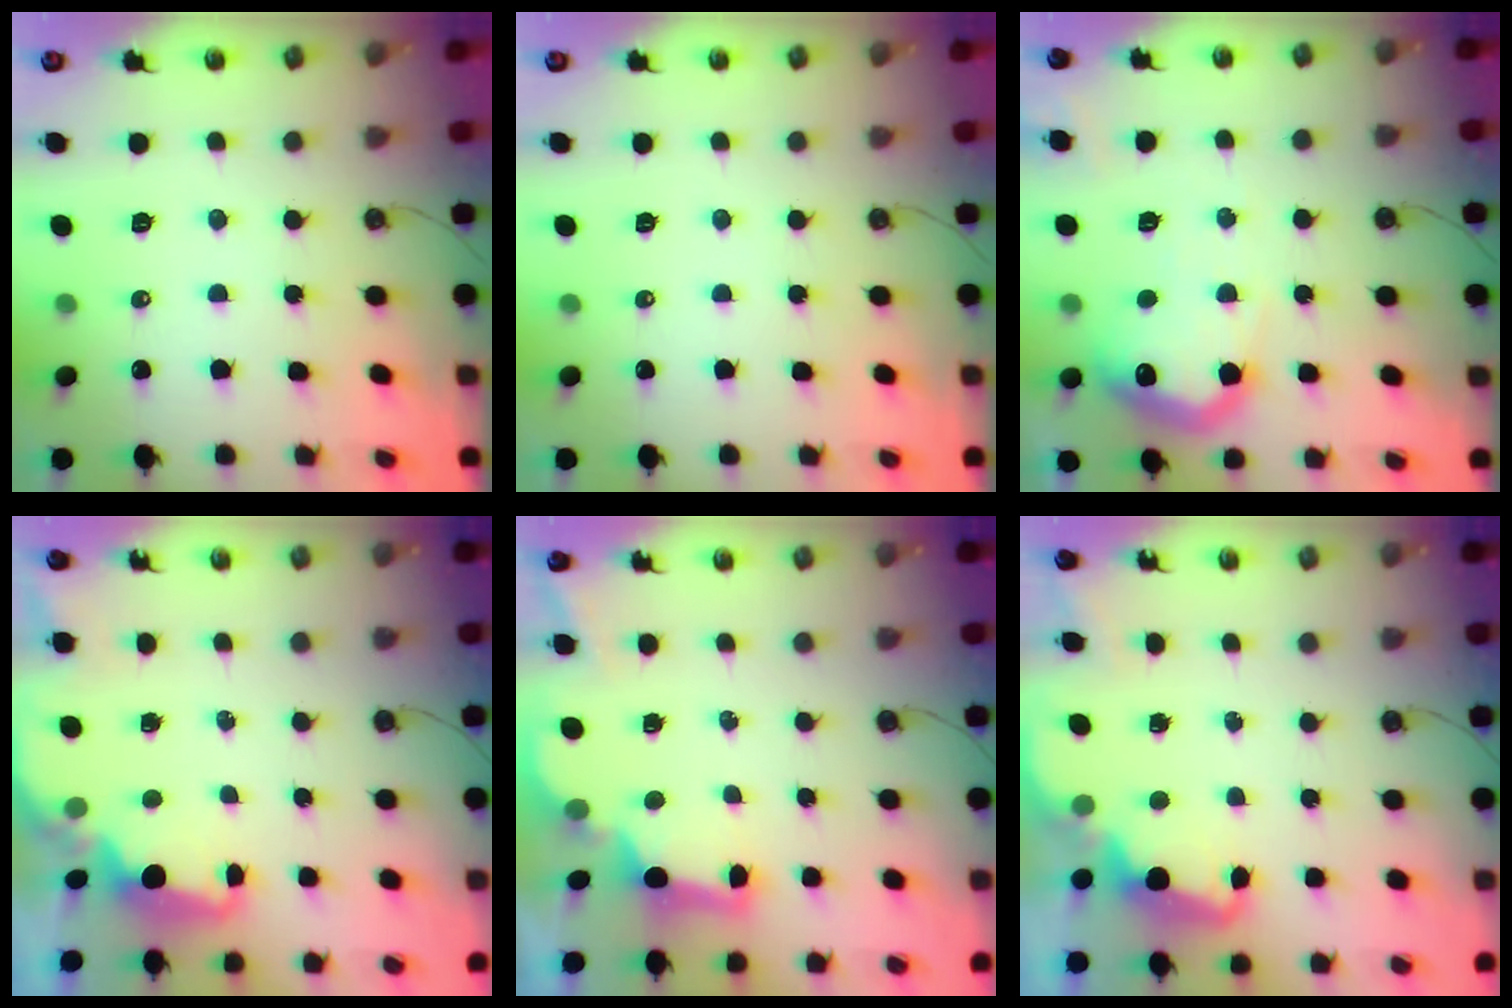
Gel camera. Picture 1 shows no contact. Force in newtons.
{"total": 0.0}
{"total": 18.2, "press": 18.2, "slide": 1.1}
{"total": 2.2, "press": 2.1, "slide": 0.8}
{"total": 2.8, "press": 2.6, "slide": 0.9}
{"total": 2.7, "press": 2.6, "slide": 0.7}